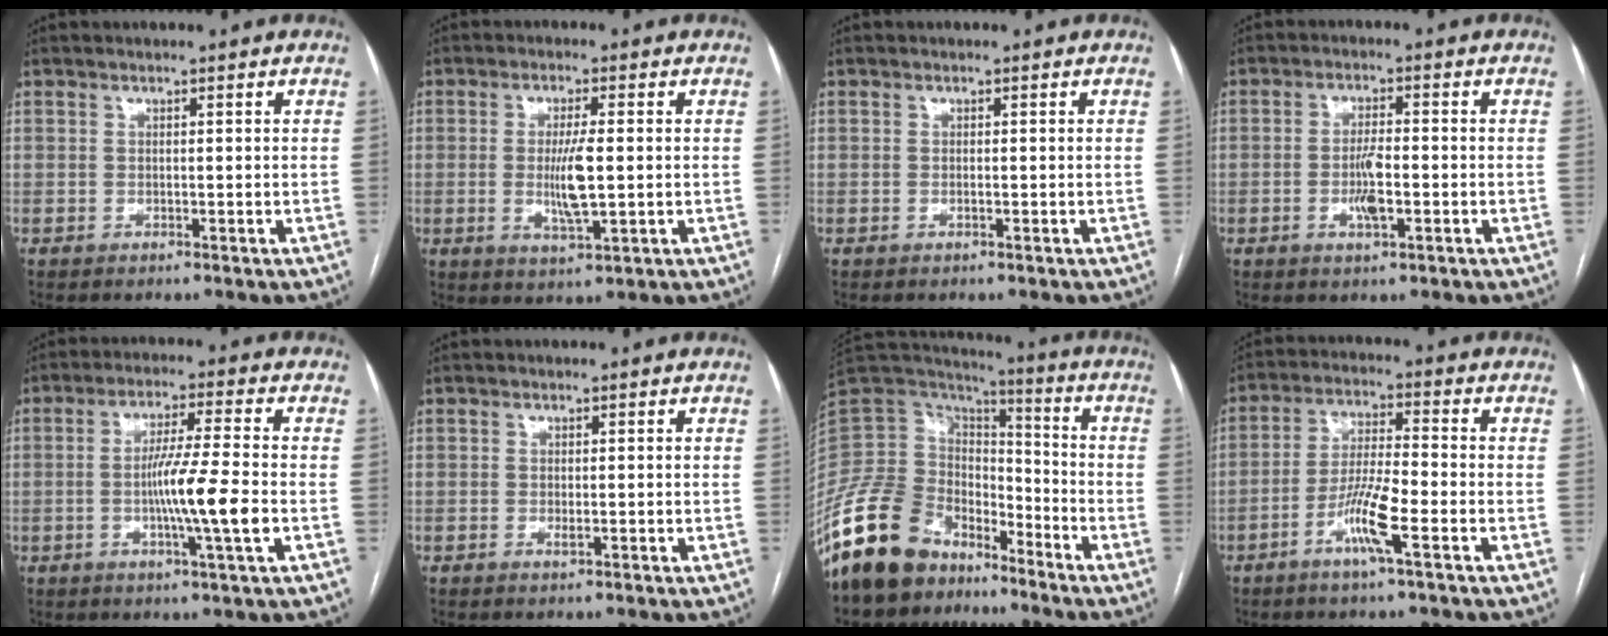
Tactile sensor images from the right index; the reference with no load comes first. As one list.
[{"total": 6.2, "force": [-0.3, 1.0, 6.1], "torque": [-0.116, -0.008, -0.005]}, {"total": 0.0}, {"total": 4.6, "force": [-1.3, 1.0, 4.2], "torque": [-0.083, -0.002, -0.020]}, {"total": 9.3, "force": [-1.9, -0.9, 9.1], "torque": [-0.163, -0.010, -0.036]}, {"total": 0.6, "force": [-0.2, 0.2, 0.6], "torque": [-0.008, -0.001, -0.004]}, {"total": 15.8, "force": [-11.3, 9.3, 6.1], "torque": [-0.134, 0.043, -0.214]}, {"total": 8.0, "force": [-3.7, 0.2, 7.1], "torque": [-0.139, -0.002, -0.072]}]